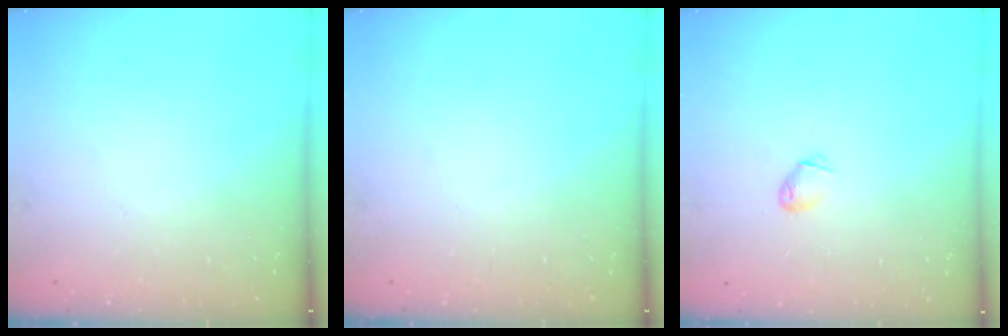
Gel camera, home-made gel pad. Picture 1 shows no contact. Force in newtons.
{"total": 0.0}
{"total": 2.4, "press": 2.4, "slide": 0.4}